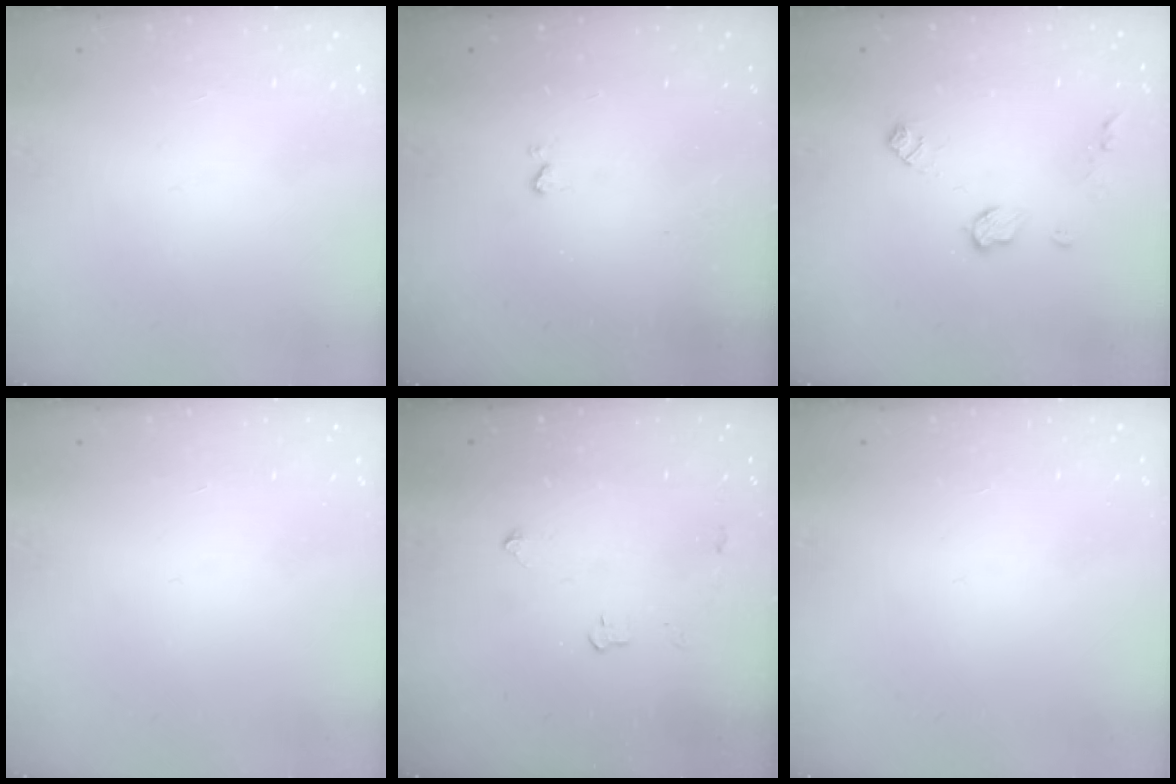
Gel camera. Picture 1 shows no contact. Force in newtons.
{"total": 2.5, "press": 2.4, "slide": 0.5}
{"total": 7.1, "press": 7.1, "slide": 0.3}
{"total": 0.0}
{"total": 3.1, "press": 3.0, "slide": 0.5}
{"total": 0.0}